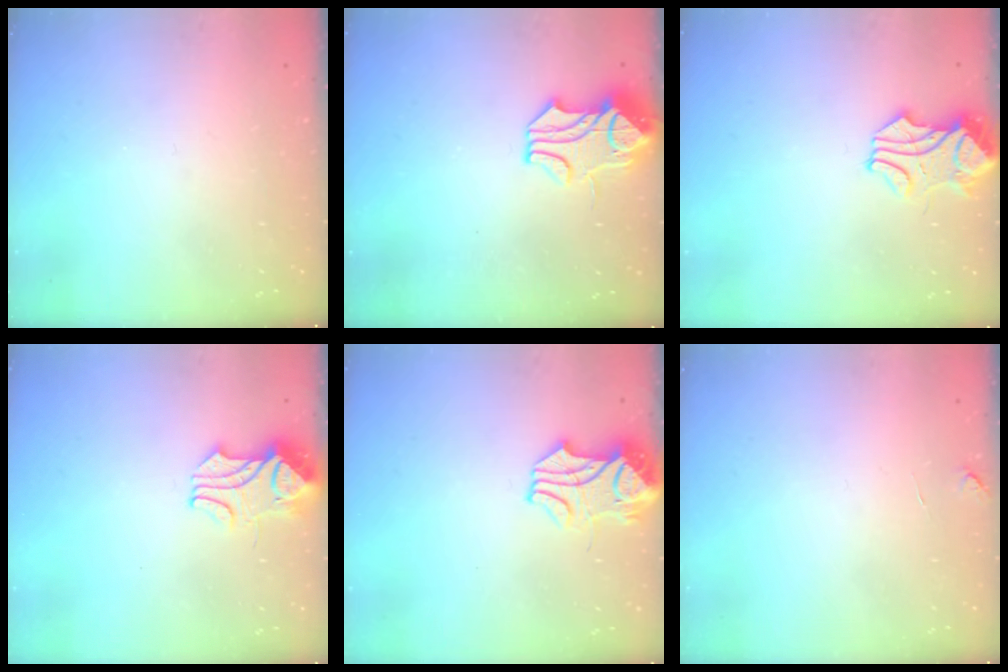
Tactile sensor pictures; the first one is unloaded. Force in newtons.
{"total": 1.6, "press": 0.9, "slide": 1.3}
{"total": 1.6, "press": 1.4, "slide": 0.8}
{"total": 2.1, "press": 1.9, "slide": 0.9}
{"total": 4.2, "press": 4.1, "slide": 0.8}
{"total": 1.3, "press": 1.2, "slide": 0.5}